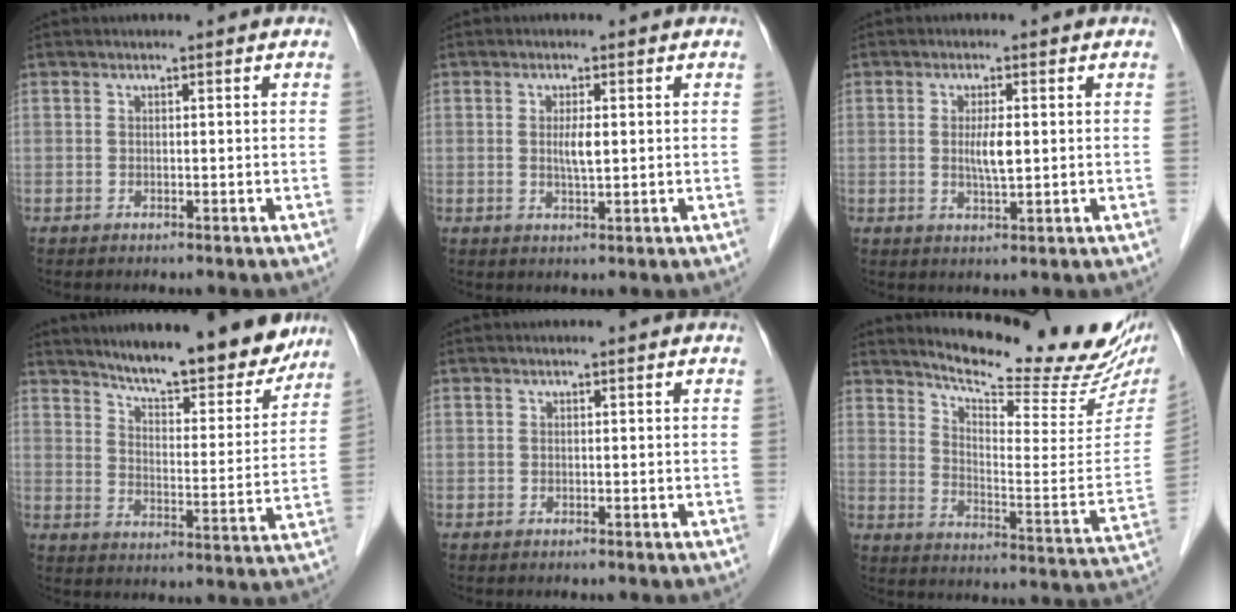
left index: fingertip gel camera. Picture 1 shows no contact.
{"total": 2.5, "force": [0.1, 0.4, 2.5], "torque": [-0.048, -0.005, 0.003]}
{"total": 3.3, "force": [0.0, 0.6, 3.3], "torque": [-0.061, -0.007, 0.002]}
{"total": 16.2, "force": [14.3, 2.7, 7.1], "torque": [-0.096, -0.026, 0.197]}
{"total": 0.0}
{"total": 19.7, "force": [17.7, 2.3, 8.2], "torque": [-0.126, -0.079, 0.231]}